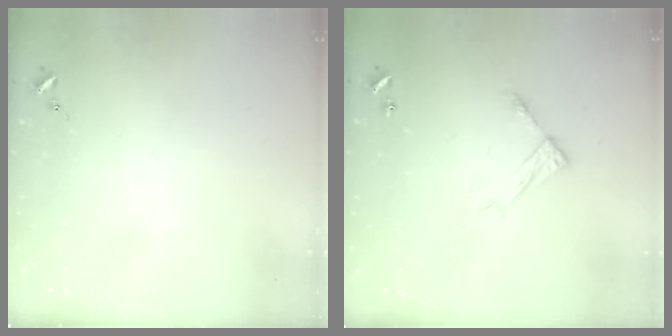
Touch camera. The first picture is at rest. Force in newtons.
{"total": 8.1, "press": 8.1, "slide": 0.6}